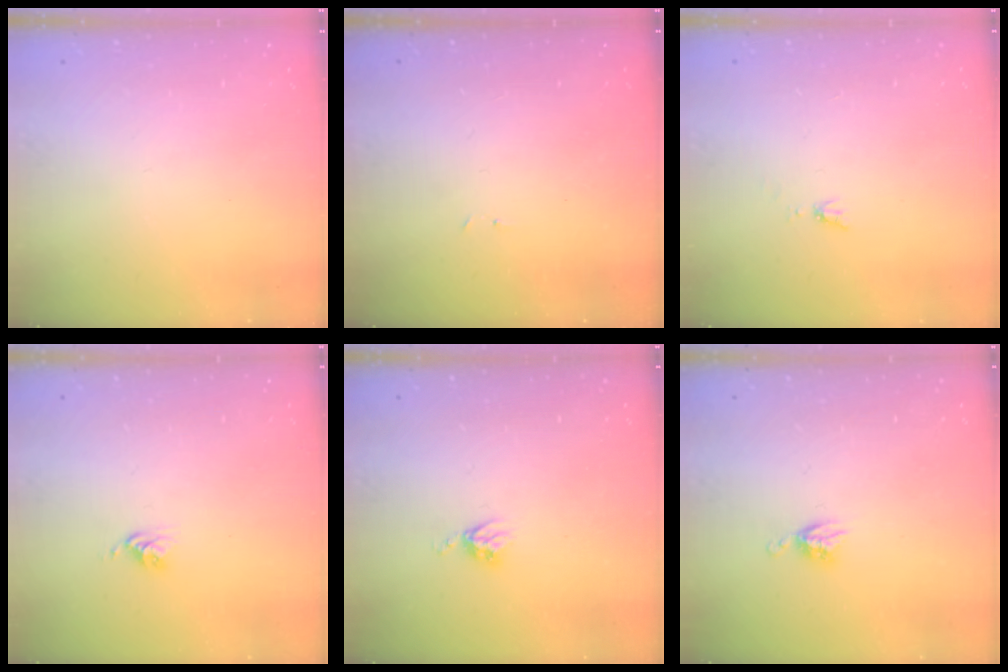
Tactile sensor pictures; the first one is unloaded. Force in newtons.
{"total": 3.0, "press": 2.9, "slide": 0.4}
{"total": 5.7, "press": 5.7, "slide": 0.6}
{"total": 3.9, "press": 3.9, "slide": 0.3}
{"total": 4.3, "press": 4.2, "slide": 0.6}
{"total": 5.3, "press": 5.3, "slide": 0.1}